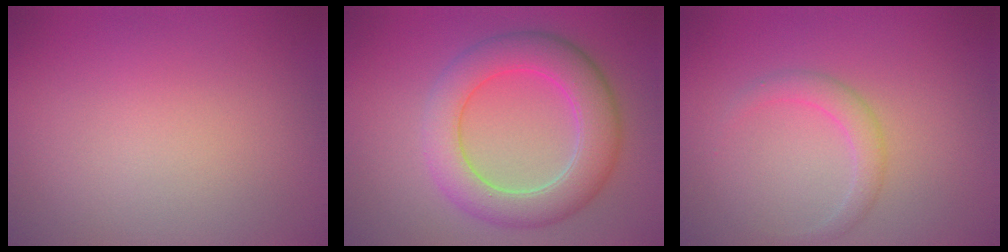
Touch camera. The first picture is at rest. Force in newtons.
{"total": 6.5, "press": 6.5, "slide": 0.4}
{"total": 1.8, "press": 1.8, "slide": 0.1}